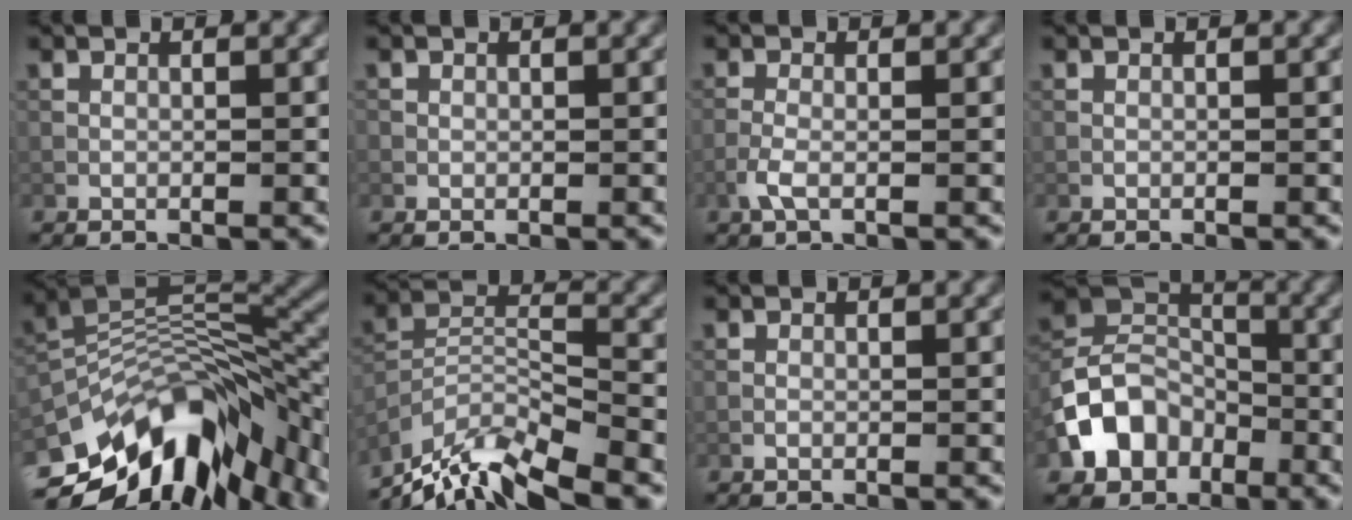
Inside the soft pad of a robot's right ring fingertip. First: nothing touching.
{"total": 0.6, "force": [0.2, 0.5, -0.2], "torque": [0.007, 0.001, 0.002]}
{"total": 1.6, "force": [-0.4, 0.5, 1.5], "torque": [-0.039, 0.005, -0.015]}
{"total": 0.0}
{"total": 13.6, "force": [-6.5, 6.0, 10.2], "torque": [-0.183, 0.026, -0.114]}
{"total": 8.3, "force": [-6.9, 1.9, 4.2], "torque": [-0.084, -0.002, -0.134]}
{"total": 0.0}
{"total": 7.1, "force": [-2.8, 5.6, 3.3], "torque": [-0.061, 0.007, -0.066]}